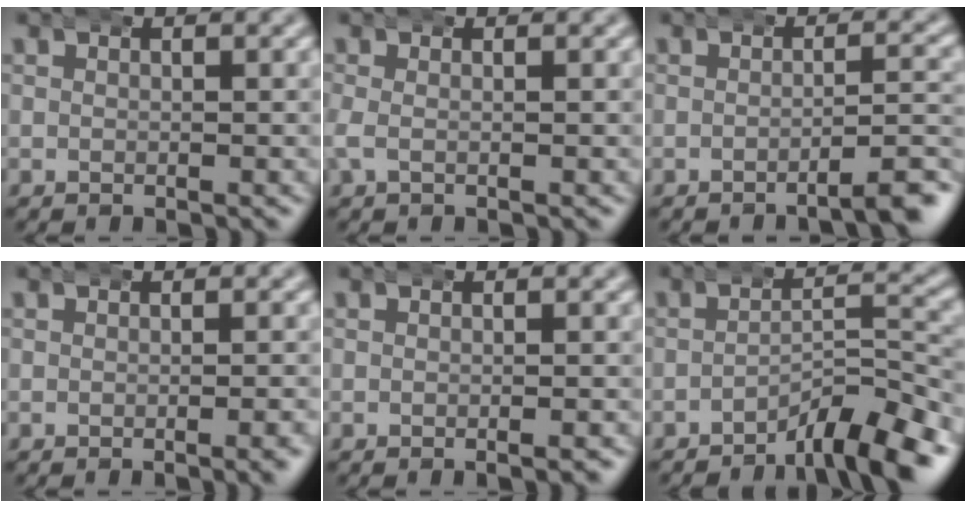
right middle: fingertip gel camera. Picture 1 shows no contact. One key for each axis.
{"total": 1.4, "fx": -0.2, "fy": 0.7, "fz": 1.2, "tx": -0.041, "ty": -0.009, "tz": 0.000}
{"total": 3.3, "fx": -2.4, "fy": 0.2, "fz": 2.3, "tx": -0.029, "ty": 0.001, "tz": -0.044}
{"total": 1.0, "fx": -0.6, "fy": -0.3, "fz": 0.8, "tx": -0.011, "ty": 0.006, "tz": -0.014}
{"total": 0.8, "fx": -0.7, "fy": -0.1, "fz": 0.4, "tx": -0.005, "ty": 0.006, "tz": -0.014}
{"total": 6.0, "fx": -4.4, "fy": 1.1, "fz": 3.9, "tx": -0.046, "ty": 0.003, "tz": -0.070}